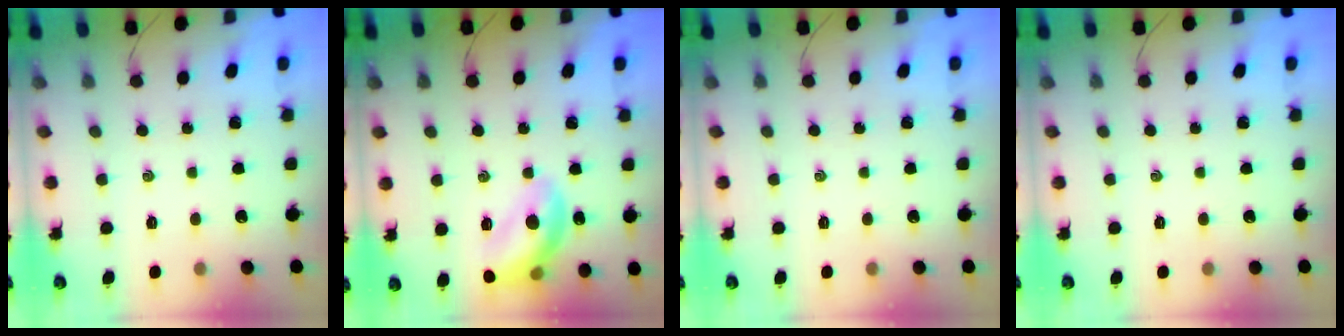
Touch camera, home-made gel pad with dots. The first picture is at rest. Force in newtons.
{"total": 14.8, "press": 14.6, "slide": 2.2}
{"total": 0.0}
{"total": 0.0}